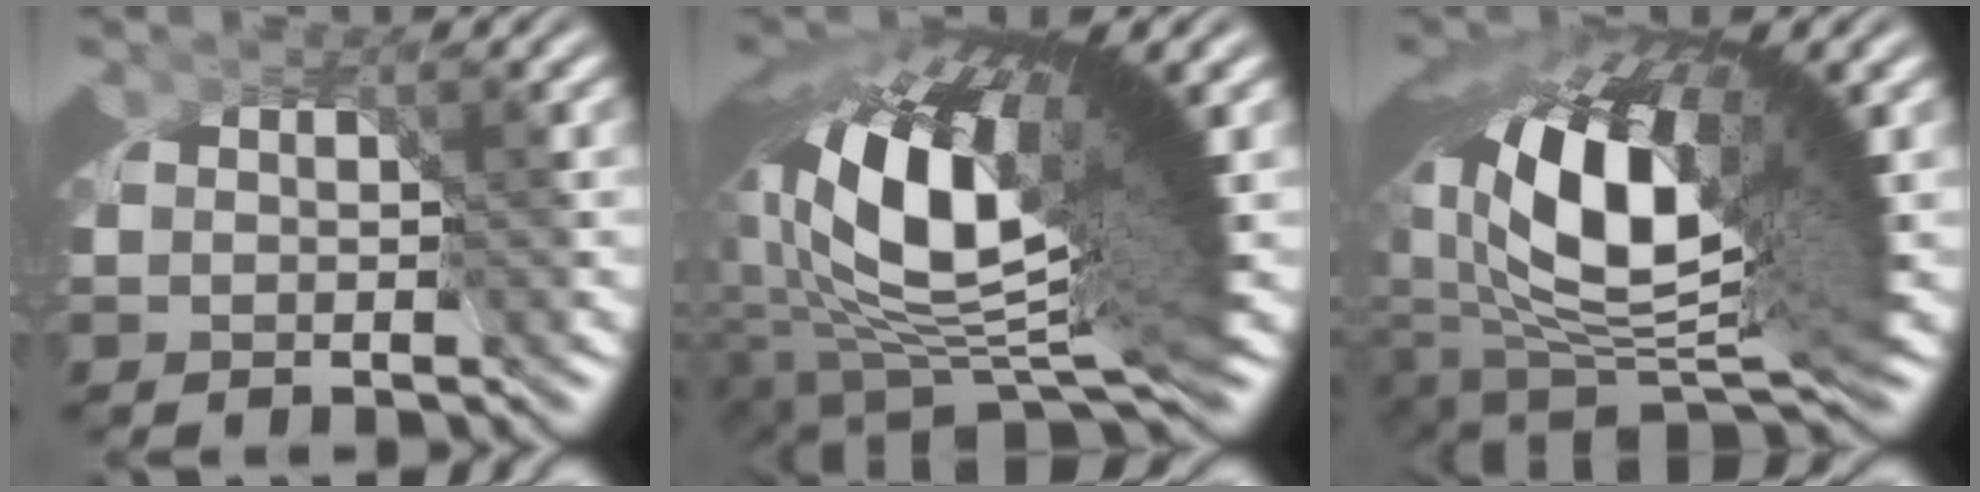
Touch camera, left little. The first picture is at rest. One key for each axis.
{"total": 24.1, "fx": -1.8, "fy": 10.8, "fz": 21.5, "tx": -0.304, "ty": -0.023, "tz": -0.008}
{"total": 20.0, "fx": -2.8, "fy": 9.8, "fz": 17.2, "tx": -0.256, "ty": -0.042, "tz": -0.016}